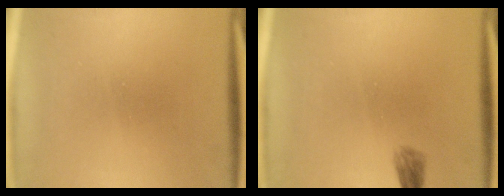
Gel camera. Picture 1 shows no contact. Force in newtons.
{"total": 1.7}